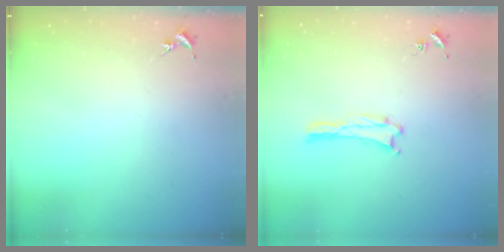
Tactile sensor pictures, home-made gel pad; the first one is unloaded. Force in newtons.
{"total": 0.0}